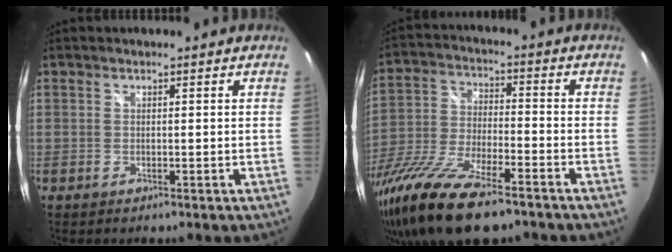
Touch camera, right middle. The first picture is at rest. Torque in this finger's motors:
{"motor_torque": [1.29, -0.85, 0.74, 0.21]}